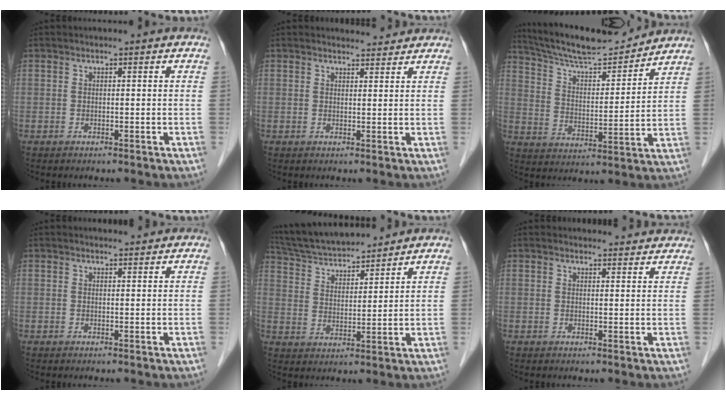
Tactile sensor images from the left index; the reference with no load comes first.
{"total": 3.3, "force": [3.2, 0.7, 0.2], "torque": [-0.009, 0.006, 0.040]}
{"total": 14.3, "force": [13.6, 0.8, 4.0], "torque": [-0.078, 0.005, 0.230]}
{"total": 2.3, "force": [2.2, 0.4, 0.3], "torque": [-0.011, 0.007, 0.032]}
{"total": 14.9, "force": [13.8, 2.5, 5.2], "torque": [-0.097, 0.028, 0.241]}
{"total": 7.5, "force": [7.3, 1.5, 1.0], "torque": [0.002, 0.011, 0.066]}